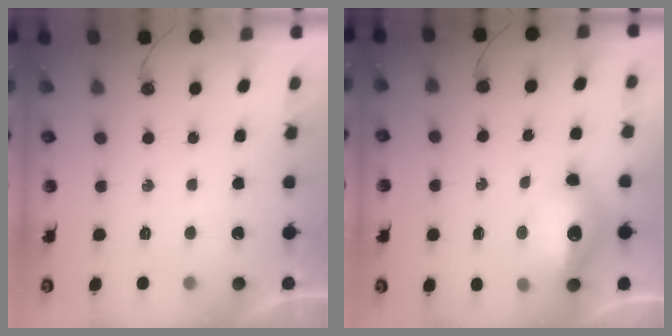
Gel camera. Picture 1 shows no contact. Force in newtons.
{"total": 13.9, "press": 13.3, "slide": 4.1}